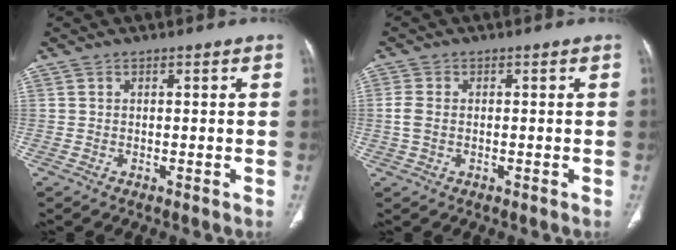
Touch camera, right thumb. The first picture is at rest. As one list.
[{"total": 2.9, "force": [-0.3, 1.9, 2.1], "torque": [-0.059, 0.002, -0.007]}]